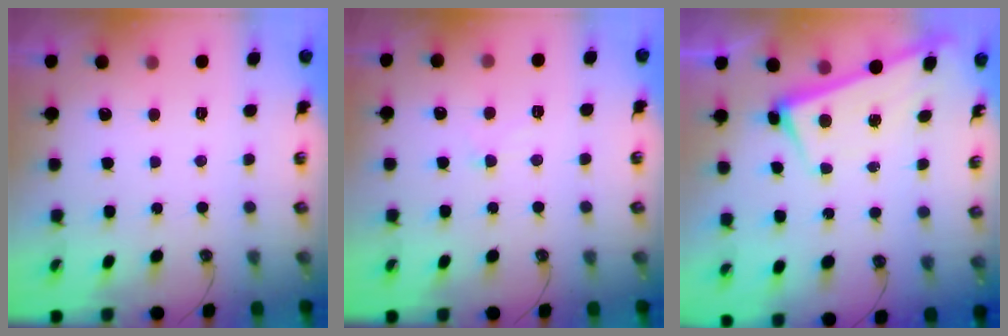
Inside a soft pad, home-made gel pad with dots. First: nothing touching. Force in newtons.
{"total": 1.9, "press": 1.9, "slide": 0.4}
{"total": 2.6, "press": 2.6, "slide": 0.3}